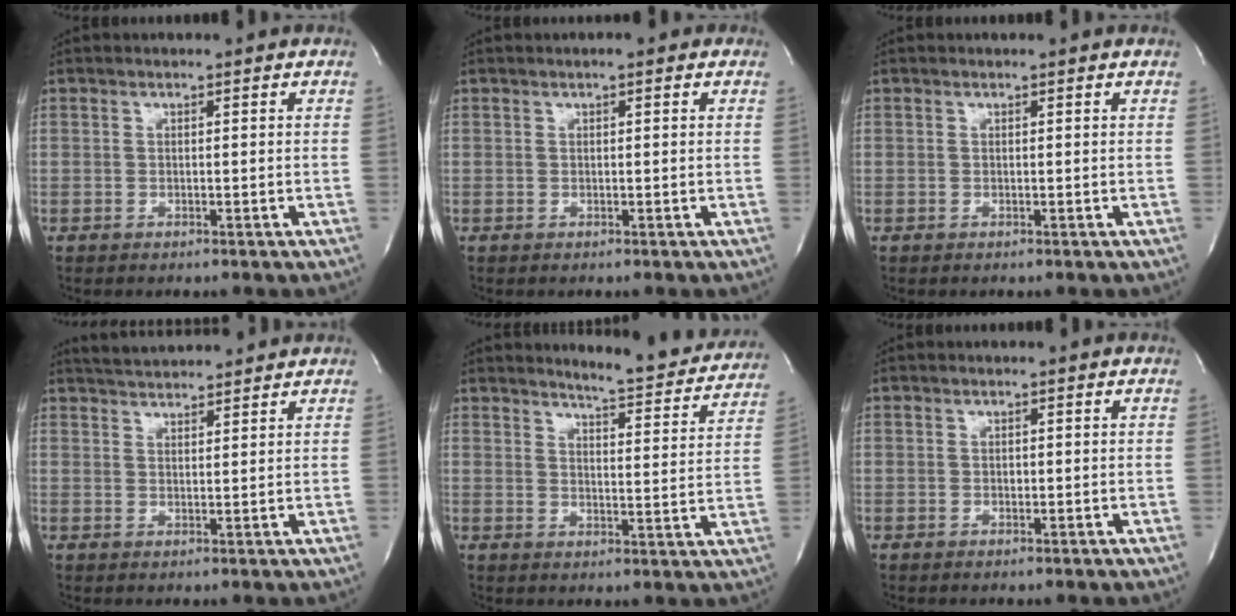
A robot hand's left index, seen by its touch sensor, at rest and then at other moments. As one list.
[{"total": 1.3, "force": [0.6, 0.4, 1.0], "torque": [-0.019, 0.004, 0.004]}, {"total": 0.0}, {"total": 6.2, "force": [6.0, 0.3, 1.5], "torque": [-0.035, 0.028, 0.097]}, {"total": 11.8, "force": [11.4, 1.2, 3.0], "torque": [-0.036, -0.037, 0.128]}, {"total": 0.5, "force": [-0.1, 0.4, 0.3], "torque": [-0.005, 0.002, -0.001]}]